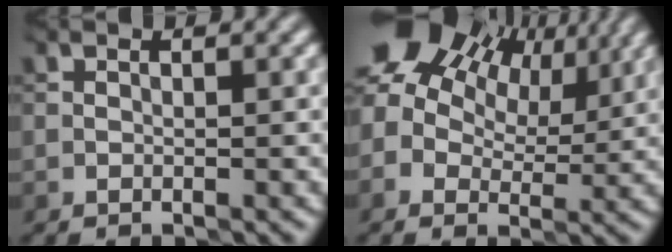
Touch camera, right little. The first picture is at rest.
{"total": 11.7, "force": [6.3, 6.8, 7.2], "torque": [-0.136, 0.029, 0.107]}